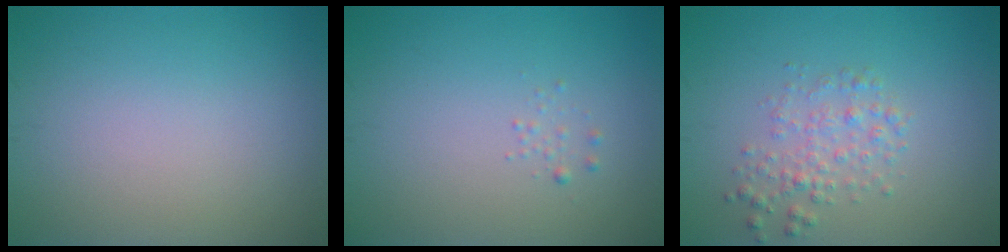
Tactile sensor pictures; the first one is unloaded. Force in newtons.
{"total": 0.6, "press": 0.6, "slide": 0.0}
{"total": 2.3, "press": 2.3, "slide": 0.0}